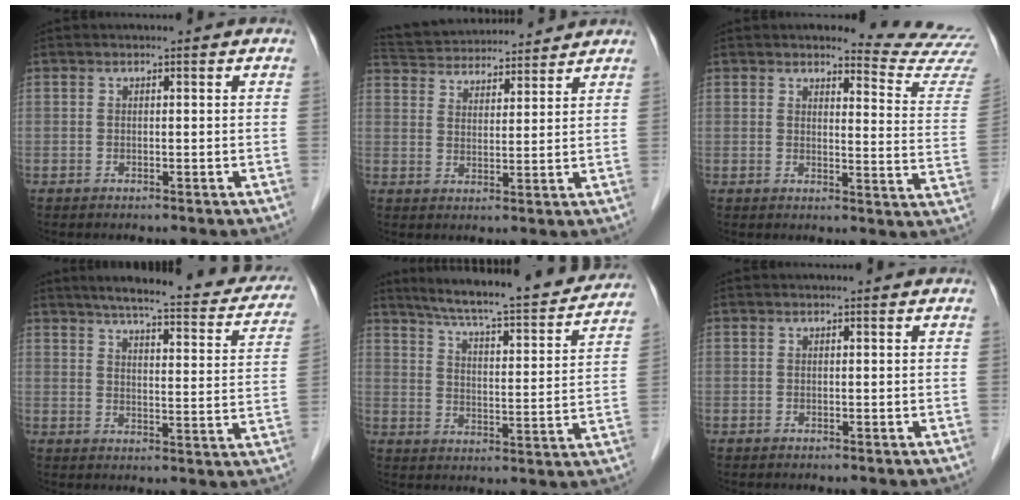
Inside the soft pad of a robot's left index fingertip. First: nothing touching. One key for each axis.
{"total": 14.8, "fx": 13.8, "fy": 3.2, "fz": 4.2, "tx": -0.083, "ty": 0.044, "tz": 0.221}
{"total": 10.7, "fx": 10.6, "fy": -1.0, "fz": 0.5, "tx": -0.004, "ty": -0.110, "tz": 0.100}
{"total": 23.0, "fx": 19.7, "fy": 4.0, "fz": 11.1, "tx": -0.140, "ty": -0.014, "tz": 0.231}
{"total": 21.6, "fx": 19.5, "fy": 2.0, "fz": 9.1, "tx": -0.139, "ty": -0.021, "tz": 0.258}
{"total": 0.0}